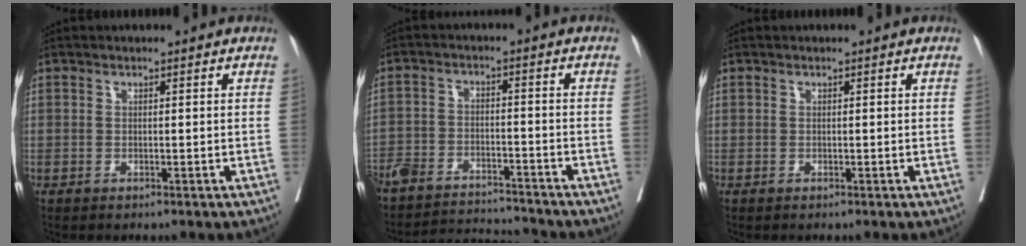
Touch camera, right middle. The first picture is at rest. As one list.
[{"total": 11.6, "force": [-11.4, 0.9, 1.7], "torque": [-0.030, 0.014, -0.180]}, {"total": 0.0}]